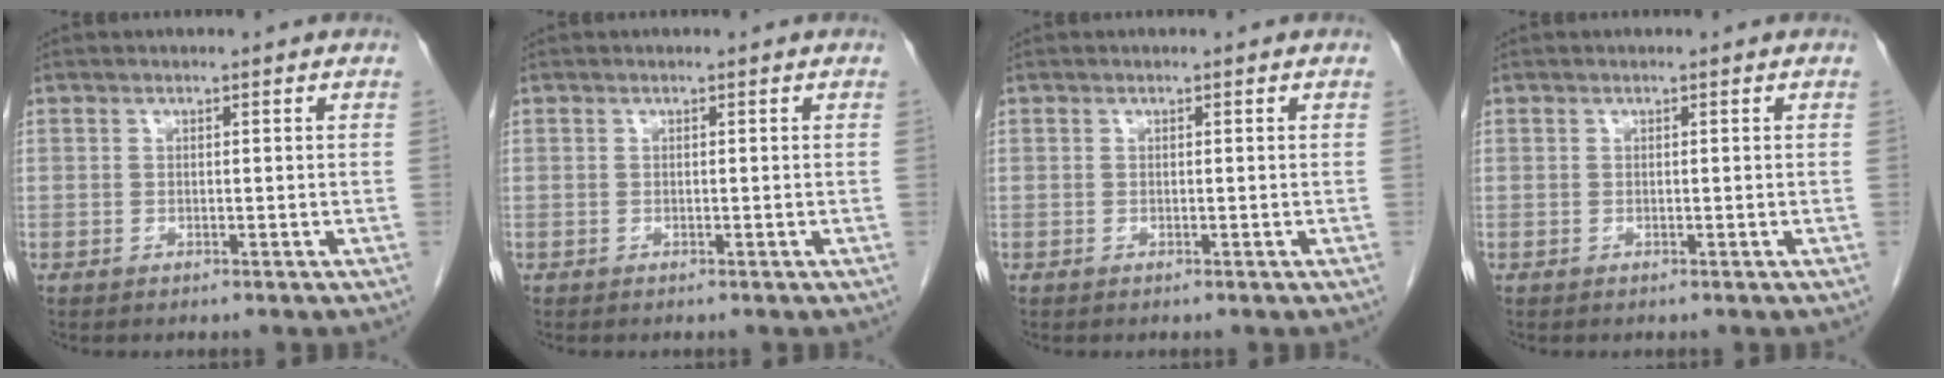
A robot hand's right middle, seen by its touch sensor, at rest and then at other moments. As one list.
[{"total": 0.0}, {"total": 0.0}, {"total": 0.0}]